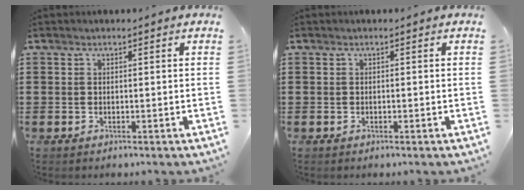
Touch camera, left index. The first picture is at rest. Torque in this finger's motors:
{"motor_torque": [-0.24, 0.02, -0.01, 0.00]}